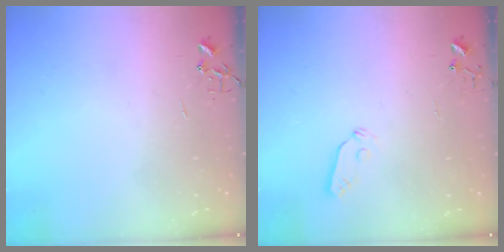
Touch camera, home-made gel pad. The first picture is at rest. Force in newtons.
{"total": 3.6, "press": 3.6, "slide": 0.5}